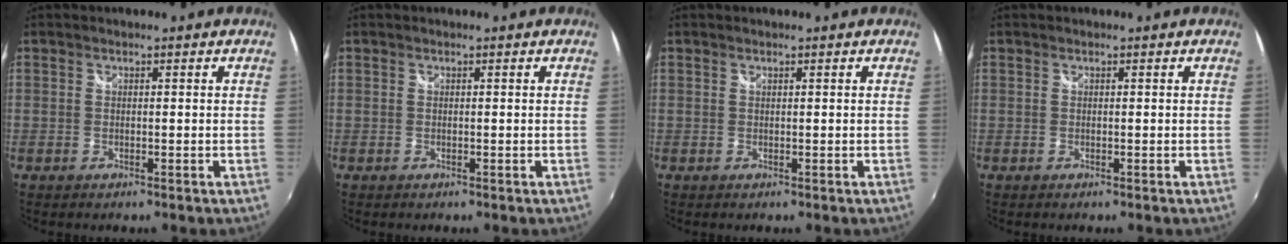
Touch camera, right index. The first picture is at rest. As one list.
[{"total": 0.0}, {"total": 0.0}, {"total": 0.0}]